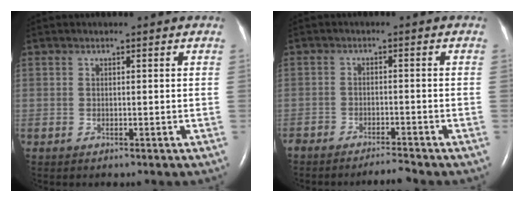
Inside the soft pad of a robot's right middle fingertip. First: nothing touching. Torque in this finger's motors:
{"motor_torque": [-0.07, -0.02, -0.02, 0.00]}